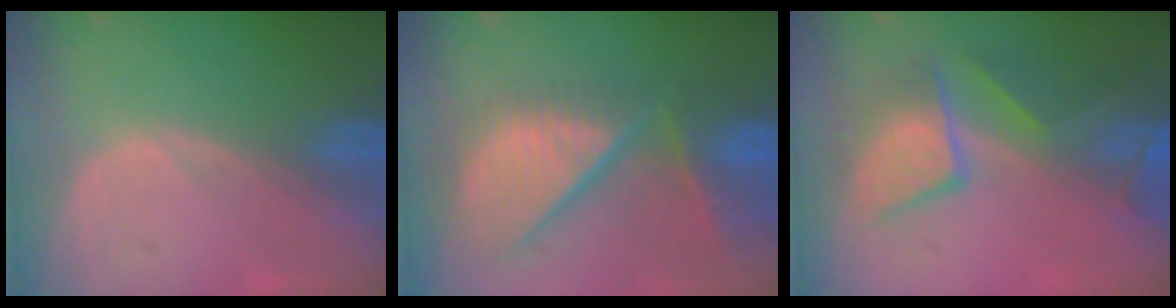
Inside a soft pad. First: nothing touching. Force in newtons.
{"total": 12.9, "press": 10.7, "slide": 7.2}
{"total": 9.7, "press": 8.6, "slide": 4.6}